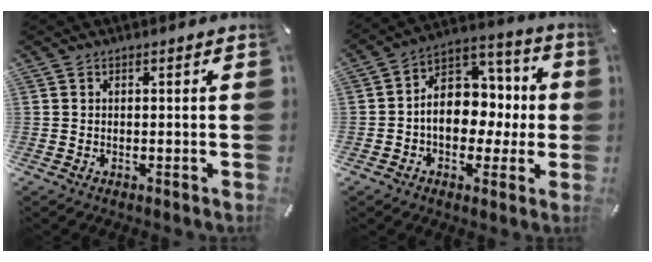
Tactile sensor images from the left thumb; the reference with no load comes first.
{"total": 11.9, "force": [-1.6, 9.9, 6.5], "torque": [-0.096, 0.000, -0.026]}